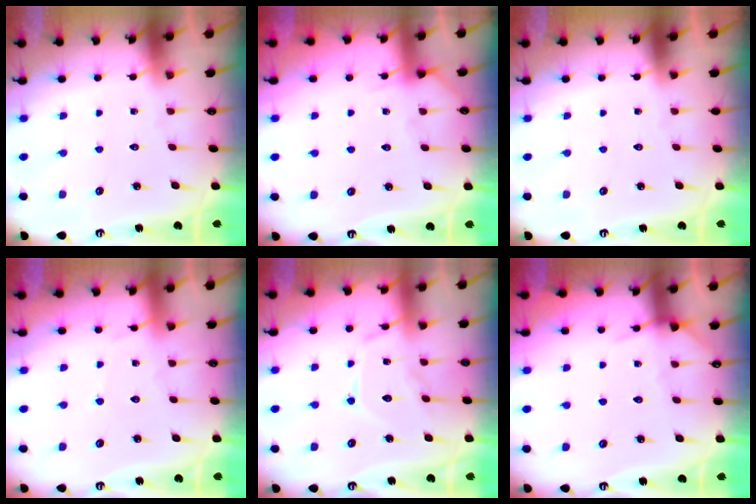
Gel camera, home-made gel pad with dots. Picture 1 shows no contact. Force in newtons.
{"total": 3.5, "press": 3.4, "slide": 0.4}
{"total": 0.0}
{"total": 2.6, "press": 2.5, "slide": 0.3}
{"total": 11.9, "press": 11.8, "slide": 0.9}
{"total": 4.6, "press": 4.6, "slide": 0.5}